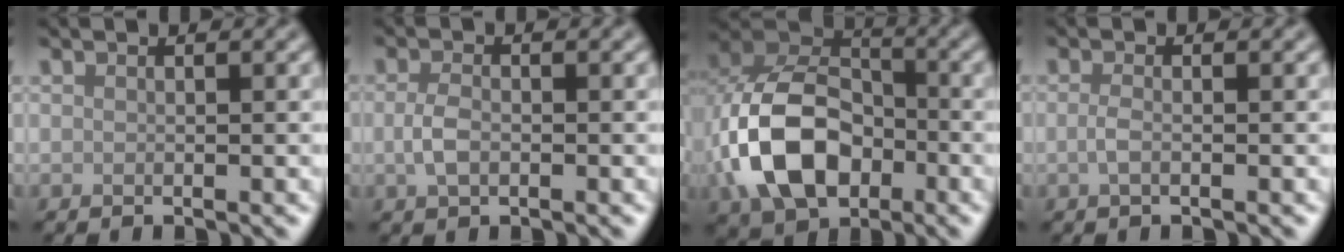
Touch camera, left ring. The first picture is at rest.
{"total": 2.1, "force": [-0.4, 1.2, 1.6], "torque": [-0.037, 0.000, -0.010]}
{"total": 10.4, "force": [-2.6, 7.1, 7.1], "torque": [-0.152, 0.004, -0.058]}
{"total": 1.3, "force": [-0.3, 0.5, 1.1], "torque": [-0.026, -0.001, -0.009]}